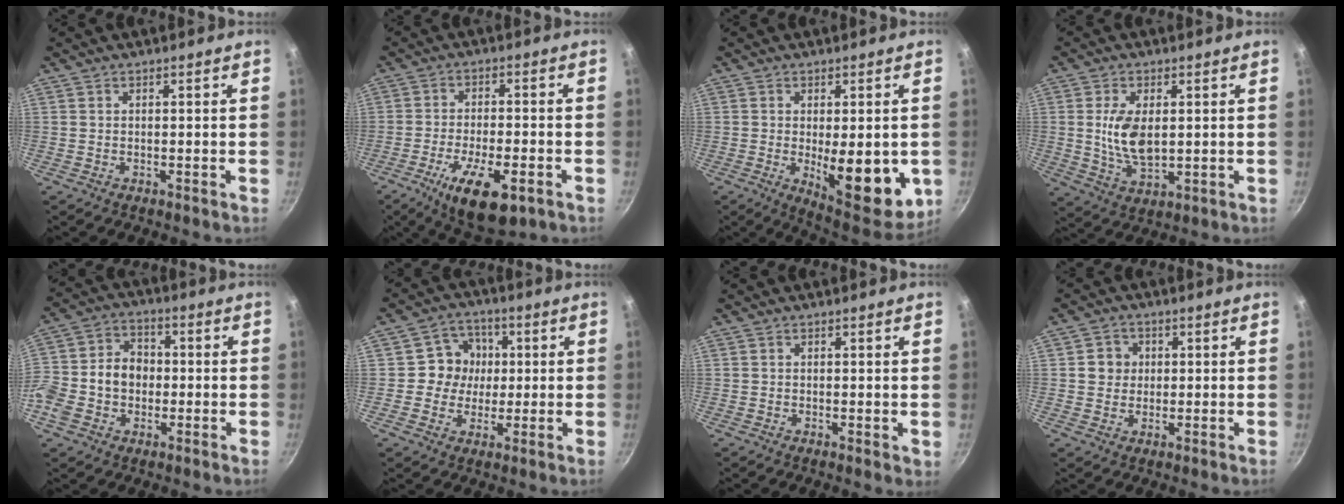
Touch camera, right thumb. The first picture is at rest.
{"total": 13.2, "force": [-6.0, 5.0, 10.7], "torque": [-0.174, 0.012, -0.093]}
{"total": 15.4, "force": [-2.2, 6.3, 13.9], "torque": [-0.152, -0.017, -0.016]}
{"total": 8.9, "force": [1.1, 4.8, 7.4], "torque": [-0.139, -0.012, 0.026]}
{"total": 13.2, "force": [-1.5, 10.3, 8.1], "torque": [-0.132, 0.031, -0.041]}
{"total": 7.7, "force": [0.6, 7.3, 2.3], "torque": [0.010, 0.007, -0.005]}
{"total": 0.5, "force": [0.2, 0.2, 0.4], "torque": [-0.004, 0.000, 0.002]}
{"total": 4.3, "force": [0.6, 4.0, 1.3], "torque": [0.007, 0.005, 0.004]}